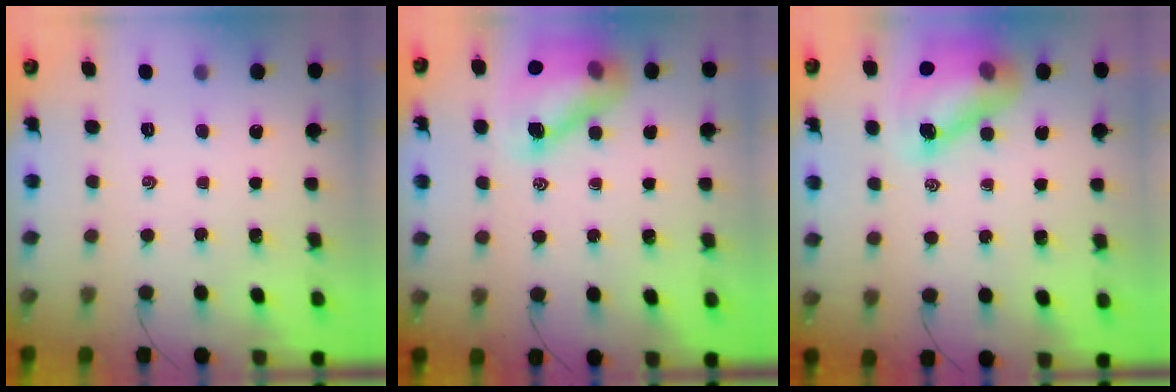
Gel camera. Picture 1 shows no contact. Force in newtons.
{"total": 13.0, "press": 12.4, "slide": 3.8}
{"total": 13.8, "press": 13.2, "slide": 4.1}